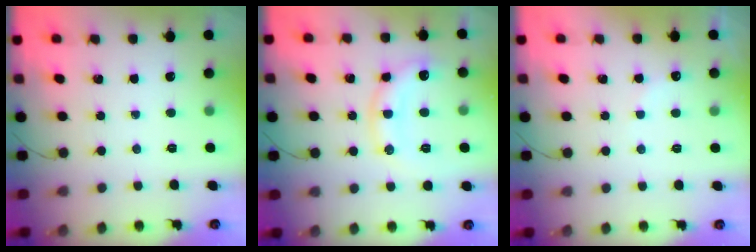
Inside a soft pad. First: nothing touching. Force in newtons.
{"total": 11.6, "press": 11.6, "slide": 0.6}
{"total": 6.4, "press": 6.3, "slide": 1.2}